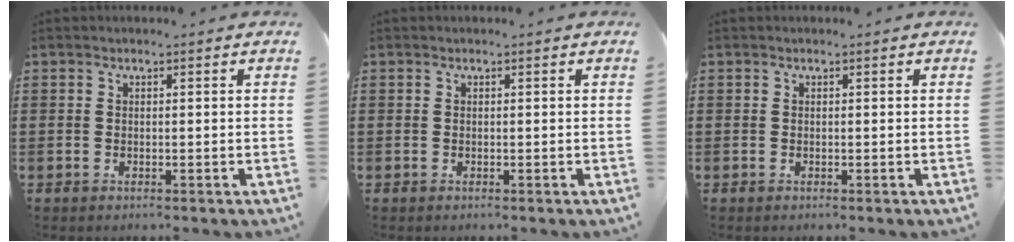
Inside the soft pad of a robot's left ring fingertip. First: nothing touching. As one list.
[{"total": 0.0}, {"total": 0.0}]